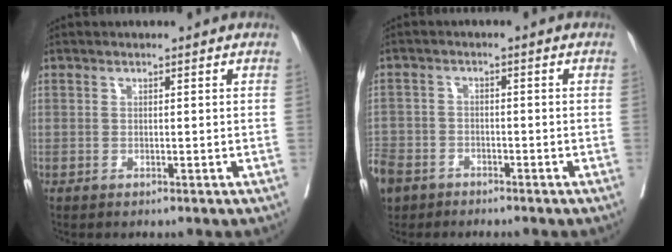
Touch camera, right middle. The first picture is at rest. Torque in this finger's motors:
{"motor_torque": [0.49, -0.22, 1.05, 0.21]}